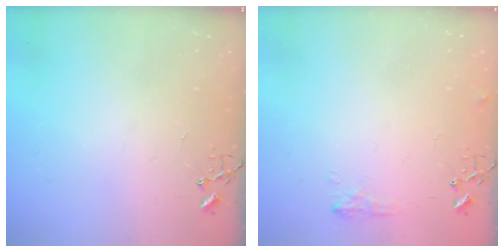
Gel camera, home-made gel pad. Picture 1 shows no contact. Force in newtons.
{"total": 6.4, "press": 6.3, "slide": 0.8}